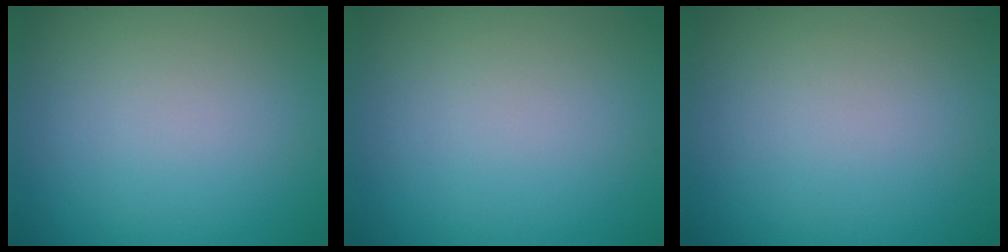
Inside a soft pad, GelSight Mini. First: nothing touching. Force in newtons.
{"total": 0.0}
{"total": 0.0}